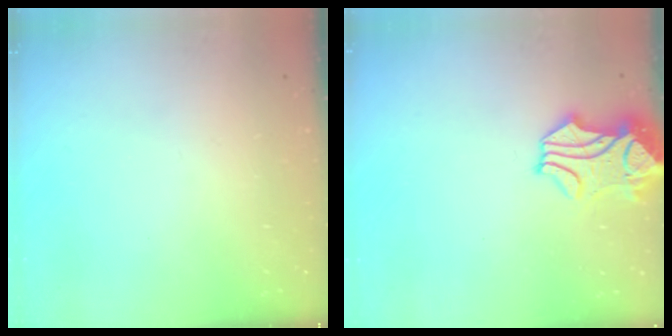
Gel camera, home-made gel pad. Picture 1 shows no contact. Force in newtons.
{"total": 2.0, "press": 1.5, "slide": 1.3}